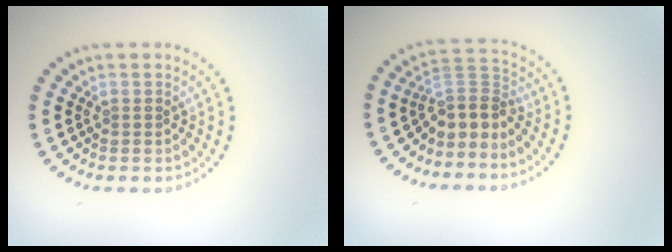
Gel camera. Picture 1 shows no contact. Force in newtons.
{"total": 3.3, "press": 2.4, "slide": 2.3}